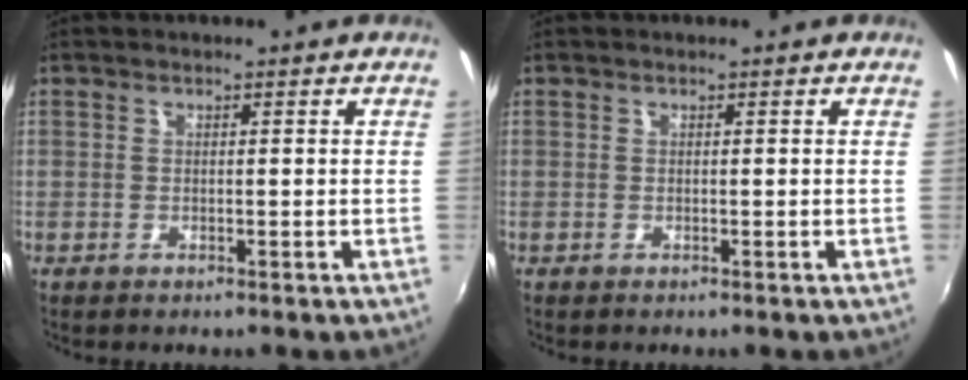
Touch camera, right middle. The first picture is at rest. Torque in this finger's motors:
{"motor_torque": [0.00, 0.00, 0.00, 0.00]}